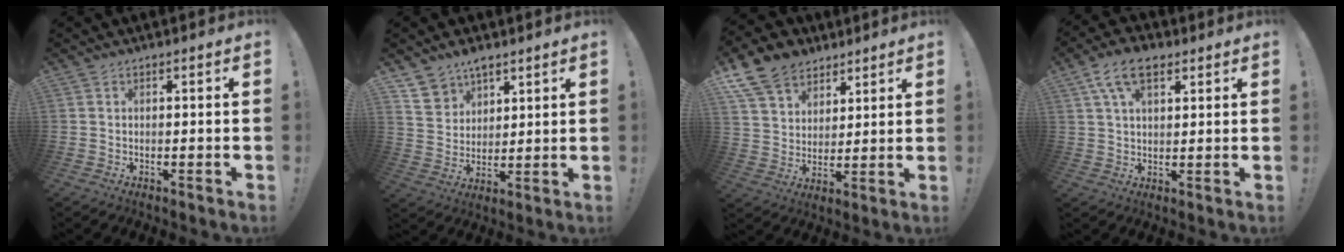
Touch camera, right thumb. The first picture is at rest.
{"total": 7.4, "force": [5.9, 4.4, 0.7], "torque": [-0.018, -0.051, 0.115]}
{"total": 12.9, "force": [8.5, 8.9, 4.0], "torque": [-0.073, -0.053, 0.169]}
{"total": 9.3, "force": [4.8, 4.8, 6.3], "torque": [-0.112, 0.000, 0.091]}